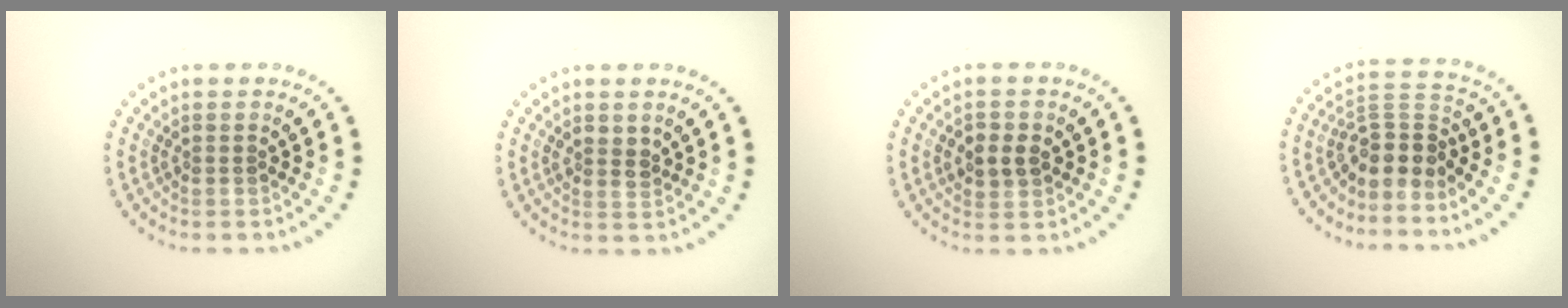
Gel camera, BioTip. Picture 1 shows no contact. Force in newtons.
{"total": 1.3, "press": 1.2, "slide": 0.5}
{"total": 2.4, "press": 2.4, "slide": 0.4}
{"total": 3.4, "press": 2.5, "slide": 2.2}